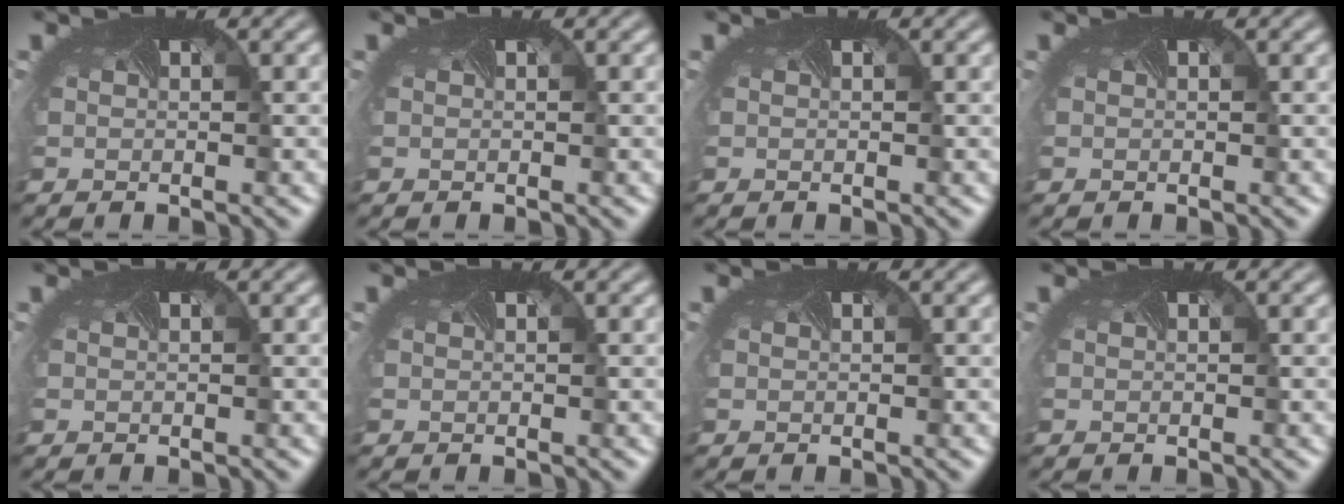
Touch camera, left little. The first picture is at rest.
{"total": 0.0}
{"total": 0.0}
{"total": 0.0}
{"total": 0.0}
{"total": 0.0}
{"total": 0.0}
{"total": 0.0}